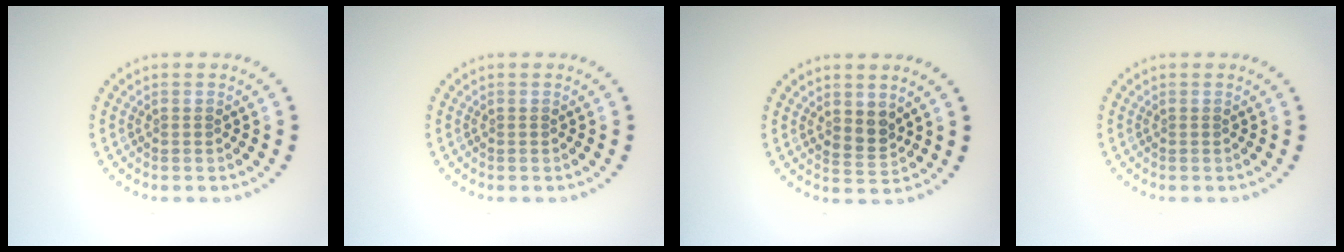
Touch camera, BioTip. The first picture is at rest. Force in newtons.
{"total": 0.0}
{"total": 1.9, "press": 1.7, "slide": 1.0}
{"total": 0.0}